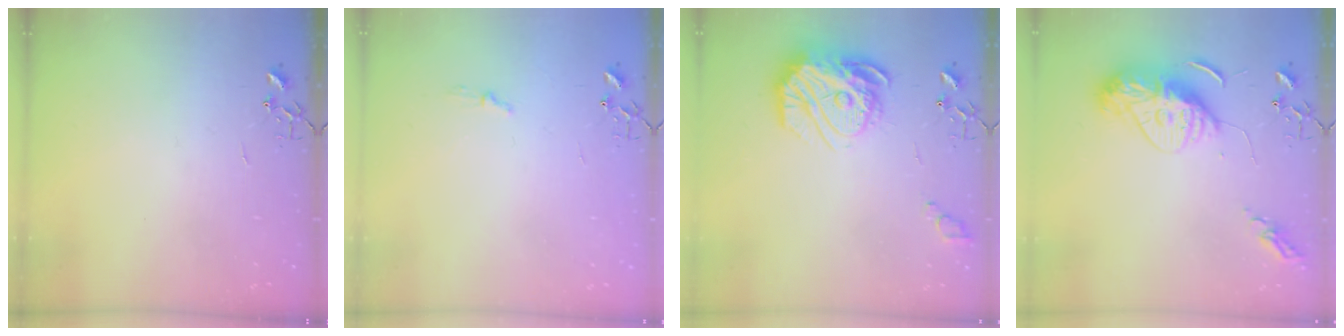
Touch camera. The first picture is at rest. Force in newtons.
{"total": 3.8, "press": 3.7, "slide": 0.5}
{"total": 20.9, "press": 20.8, "slide": 2.0}
{"total": 12.9, "press": 12.8, "slide": 1.3}